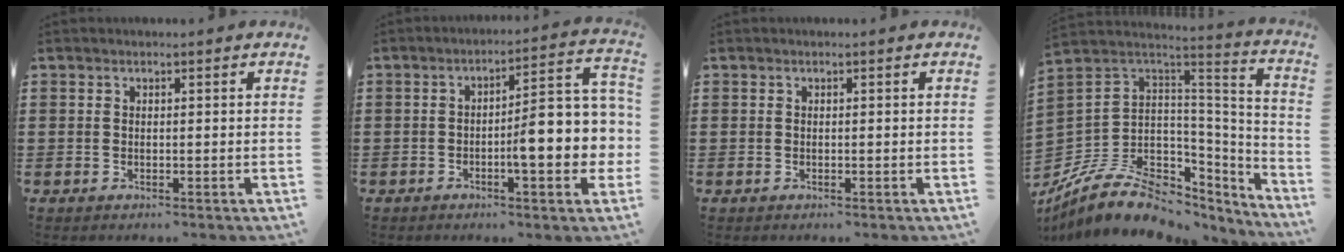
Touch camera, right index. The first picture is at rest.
{"total": 10.0, "force": [-1.8, 2.7, 9.5], "torque": [-0.119, -0.023, -0.037]}
{"total": 0.0}
{"total": 11.0, "force": [-5.3, 7.4, 6.2], "torque": [-0.149, -0.003, -0.087]}